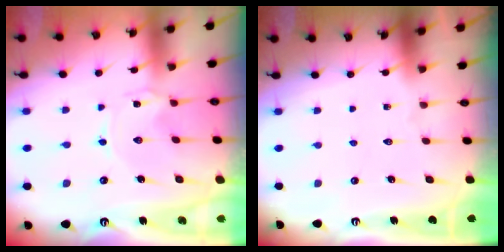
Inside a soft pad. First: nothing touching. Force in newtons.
{"total": 0.0}